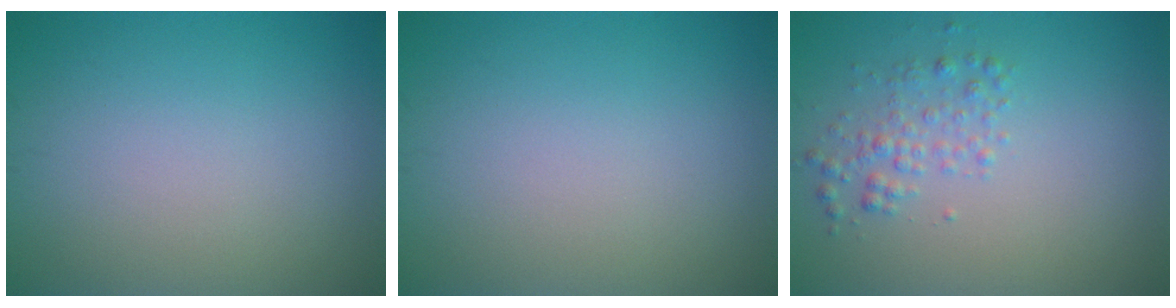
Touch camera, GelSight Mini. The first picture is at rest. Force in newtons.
{"total": 0.0}
{"total": 1.9, "press": 1.9, "slide": 0.1}